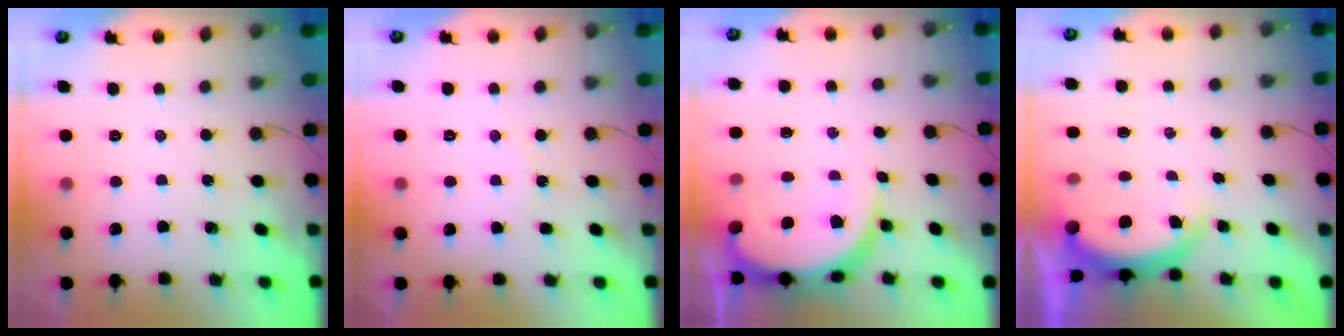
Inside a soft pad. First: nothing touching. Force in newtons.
{"total": 4.8, "press": 4.8, "slide": 0.4}
{"total": 10.0, "press": 9.9, "slide": 1.1}
{"total": 5.5, "press": 5.5, "slide": 0.4}